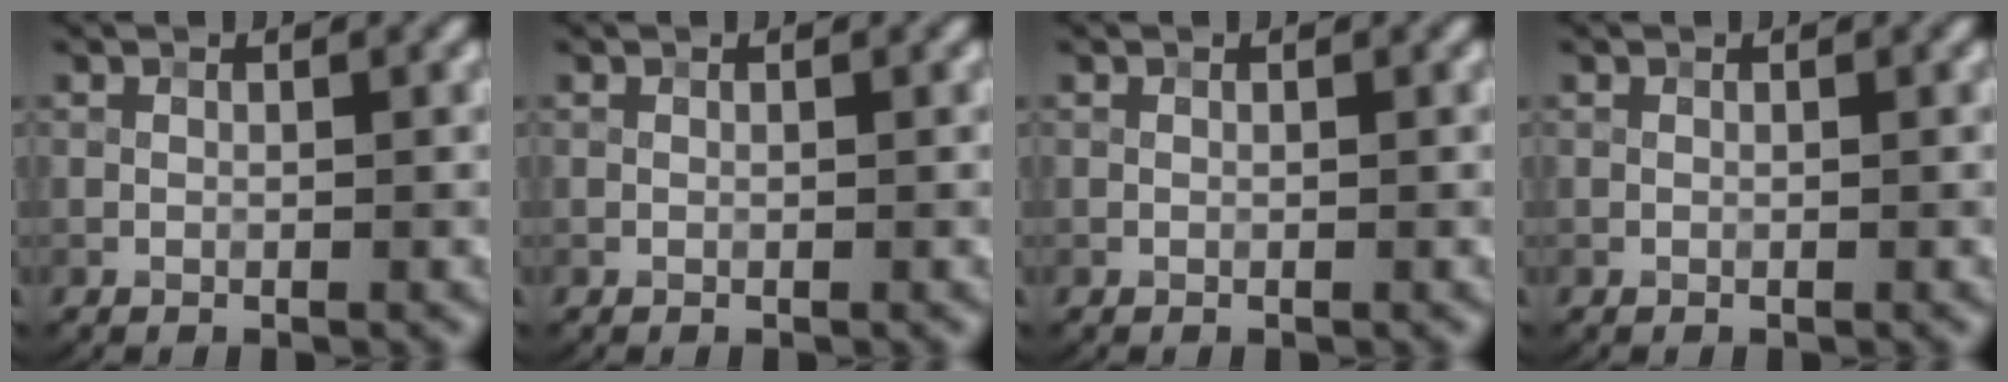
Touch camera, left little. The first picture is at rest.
{"total": 0.0}
{"total": 0.0}
{"total": 0.0}